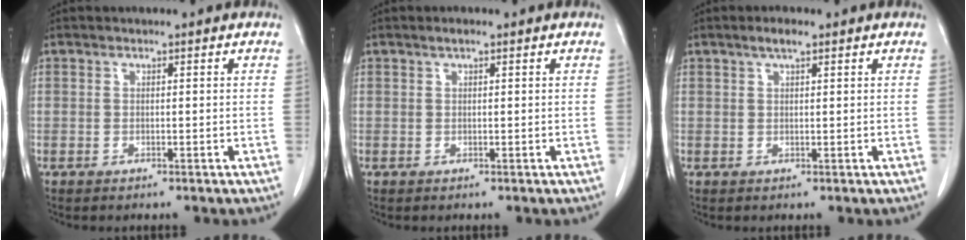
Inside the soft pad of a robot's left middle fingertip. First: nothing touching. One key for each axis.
{"total": 0.8, "fx": 0.6, "fy": 0.1, "fz": 0.6, "tx": -0.013, "ty": 0.004, "tz": 0.010}
{"total": 2.0, "fx": 1.4, "fy": 0.4, "fz": 1.5, "tx": -0.031, "ty": 0.006, "tz": 0.024}